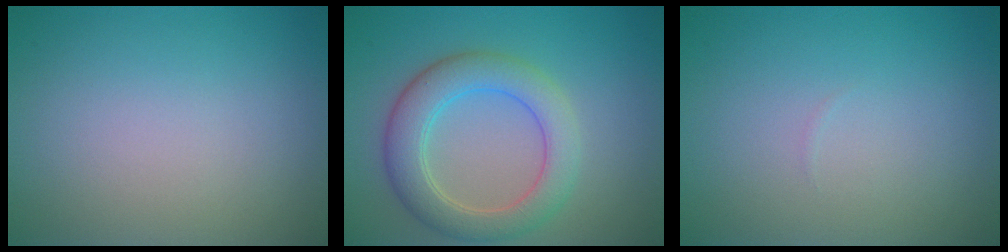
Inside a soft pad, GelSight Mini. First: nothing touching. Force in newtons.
{"total": 5.2, "press": 5.2, "slide": 0.1}
{"total": 0.0}